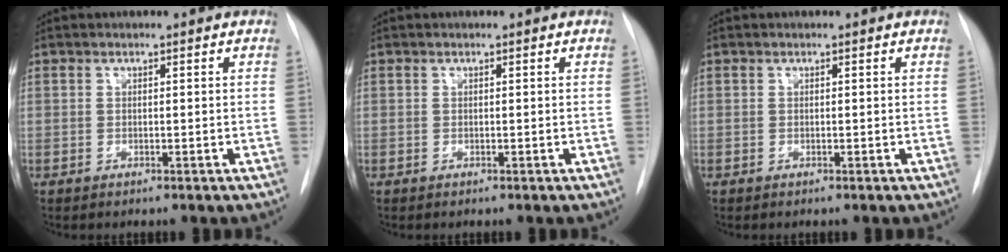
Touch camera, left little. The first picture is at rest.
{"total": 0.0}
{"total": 0.0}